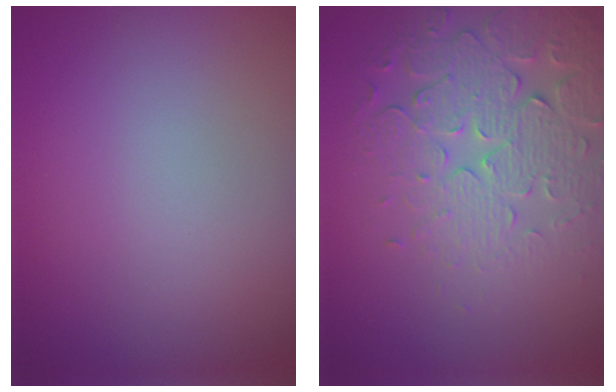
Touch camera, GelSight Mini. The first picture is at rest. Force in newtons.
{"total": 5.1, "press": 4.5, "slide": 2.5}